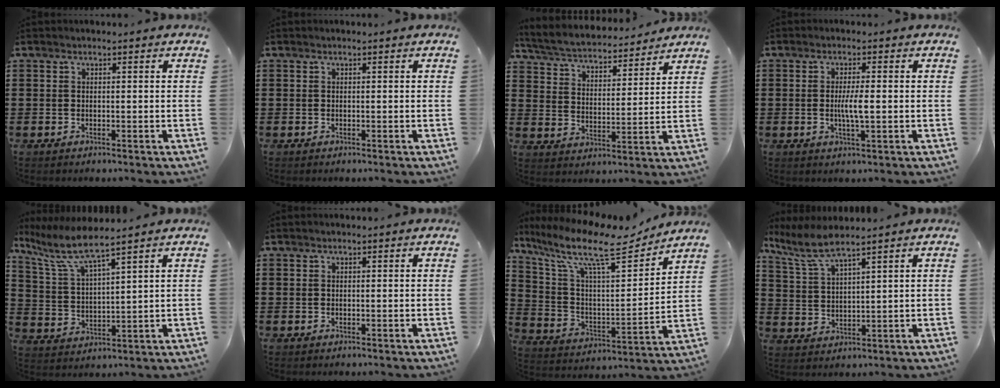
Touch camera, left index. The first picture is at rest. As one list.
[{"total": 0.0}, {"total": 4.5, "force": [4.4, 0.4, 1.1], "torque": [-0.045, -0.031, 0.070]}, {"total": 3.8, "force": [-0.1, 0.6, 3.7], "torque": [-0.076, -0.005, -0.006]}, {"total": 6.6, "force": [5.2, 0.5, 4.0], "torque": [-0.102, -0.024, 0.086]}, {"total": 0.0}, {"total": 13.7, "force": [10.1, 2.9, 8.8], "torque": [-0.199, -0.057, 0.167]}, {"total": 5.4, "force": [4.4, 0.4, 3.0], "torque": [-0.076, -0.016, 0.078]}]